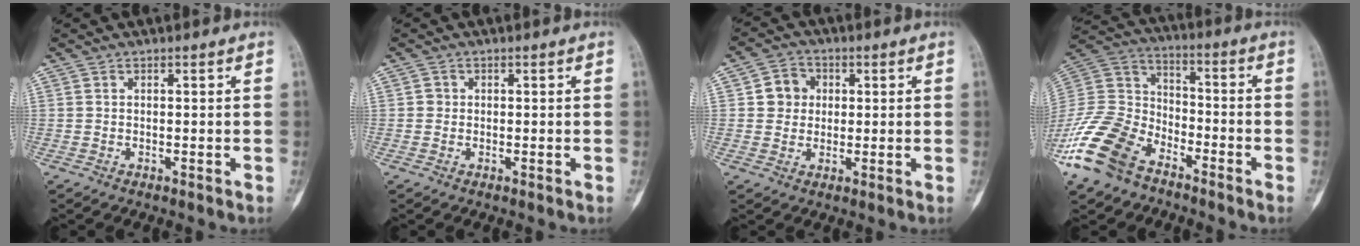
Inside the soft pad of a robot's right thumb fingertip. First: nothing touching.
{"total": 1.0, "force": [0.0, 1.0, 0.2], "torque": [0.003, 0.003, -0.001]}
{"total": 5.6, "force": [0.9, 5.2, 2.0], "torque": [-0.002, 0.005, 0.009]}
{"total": 17.9, "force": [-11.4, 10.5, 9.0], "torque": [-0.187, 0.057, -0.224]}